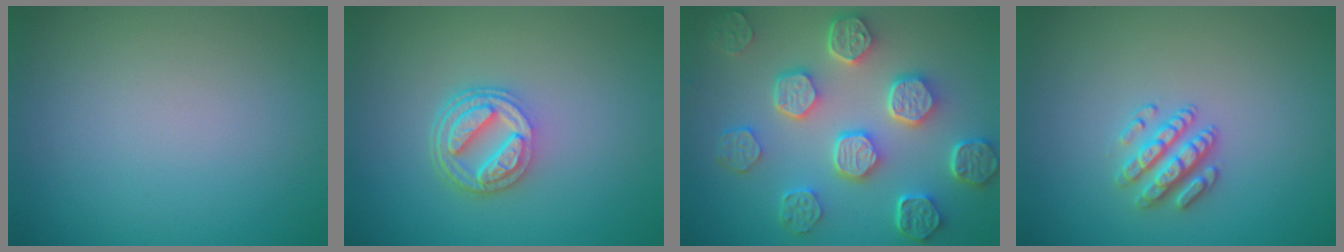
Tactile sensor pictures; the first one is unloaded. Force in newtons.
{"total": 4.5, "press": 3.3, "slide": 3.0}
{"total": 7.6, "press": 5.9, "slide": 4.8}
{"total": 2.6, "press": 2.5, "slide": 0.7}